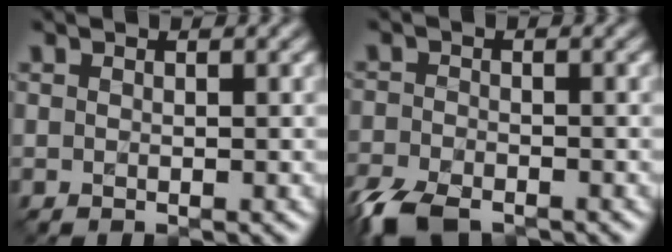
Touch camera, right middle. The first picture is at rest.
{"total": 6.5, "force": [-5.2, 2.6, 2.9], "torque": [-0.060, -0.026, -0.102]}